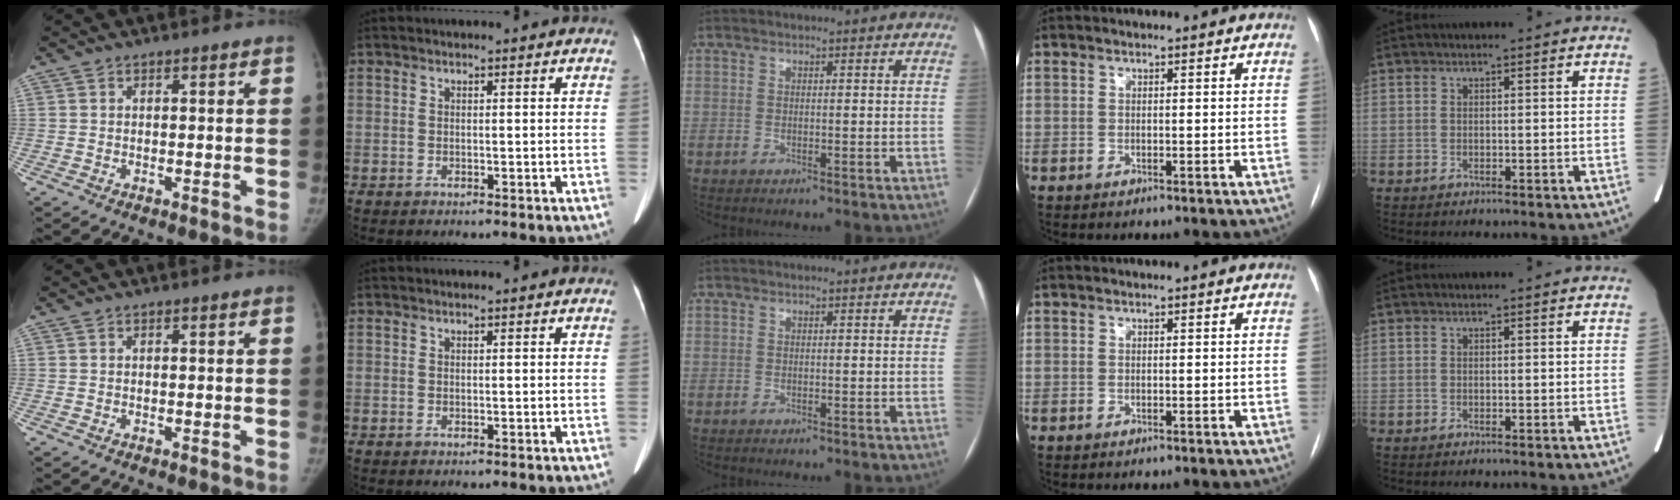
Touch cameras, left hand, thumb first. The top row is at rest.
{}